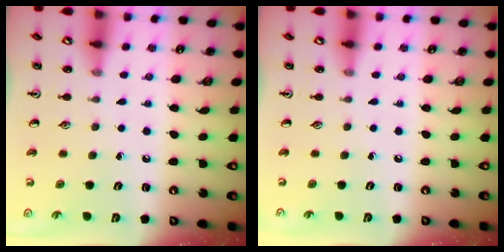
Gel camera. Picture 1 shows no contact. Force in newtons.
{"total": 0.0}